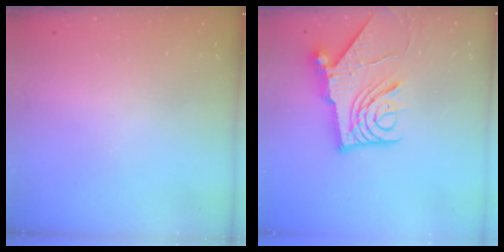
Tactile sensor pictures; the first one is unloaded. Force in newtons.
{"total": 13.7, "press": 13.6, "slide": 1.5}